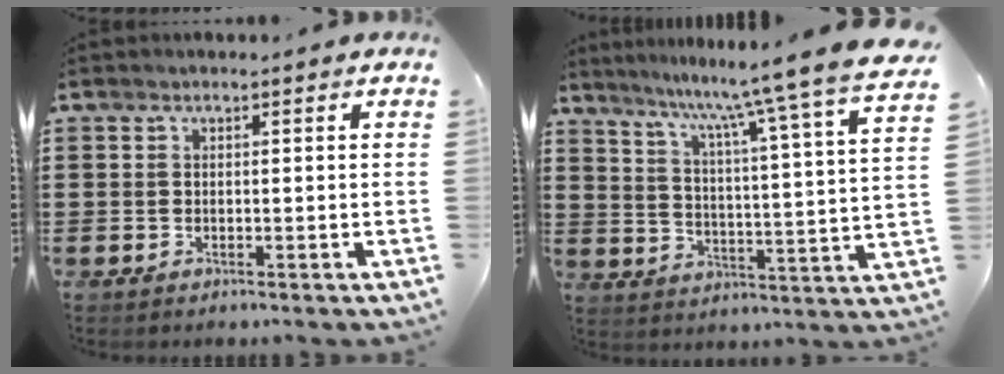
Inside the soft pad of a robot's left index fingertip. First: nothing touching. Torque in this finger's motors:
{"motor_torque": [1.47, -0.67, 0.48, 0.18]}